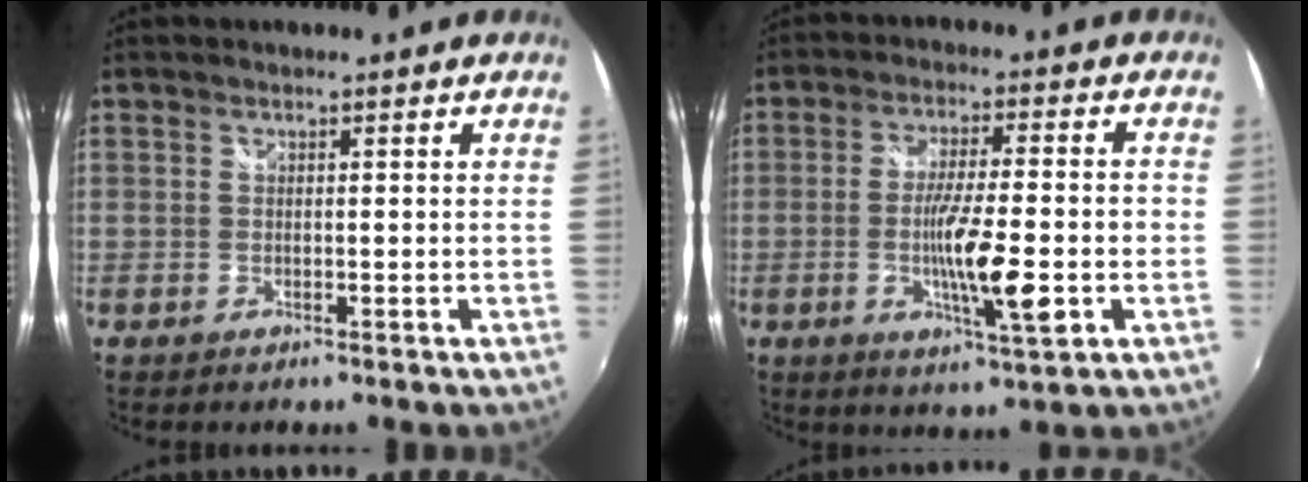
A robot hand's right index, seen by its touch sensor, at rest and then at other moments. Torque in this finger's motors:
{"motor_torque": [2.14, 0.00, 0.67, 0.20]}